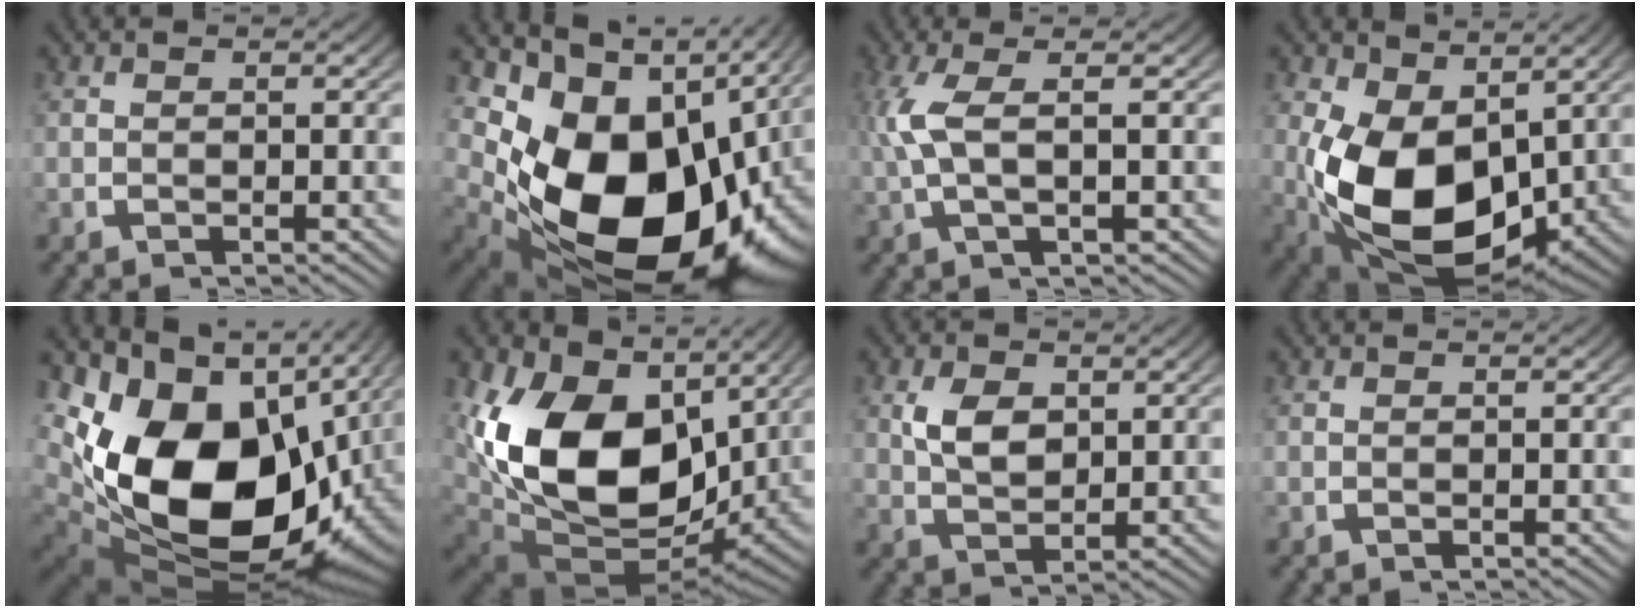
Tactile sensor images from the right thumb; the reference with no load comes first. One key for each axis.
{"total": 21.9, "fx": -0.8, "fy": 13.8, "fz": 17.0, "tx": -0.297, "ty": -0.058, "tz": 0.021}
{"total": 5.1, "fx": 0.9, "fy": 1.9, "fz": 4.7, "tx": -0.111, "ty": 0.000, "tz": 0.022}
{"total": 14.9, "fx": -1.8, "fy": 9.6, "fz": 11.2, "tx": -0.240, "ty": -0.073, "tz": 0.009}
{"total": 24.9, "fx": -1.3, "fy": 15.9, "fz": 19.1, "tx": -0.357, "ty": -0.062, "tz": 0.016}
{"total": 19.1, "fx": 0.1, "fy": 12.1, "fz": 14.8, "tx": -0.332, "ty": -0.073, "tz": 0.043}
{"total": 4.2, "fx": 1.0, "fy": 2.8, "fz": 3.0, "tx": -0.064, "ty": -0.020, "tz": 0.033}
{"total": 0.0}